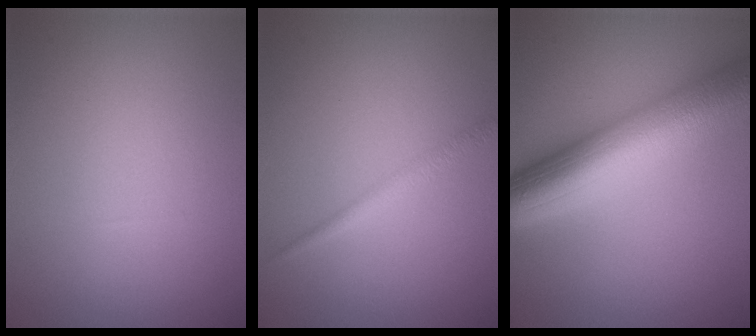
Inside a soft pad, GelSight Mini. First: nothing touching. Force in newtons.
{"total": 1.5, "press": 1.5, "slide": 0.0}
{"total": 11.2, "press": 11.2, "slide": 0.3}